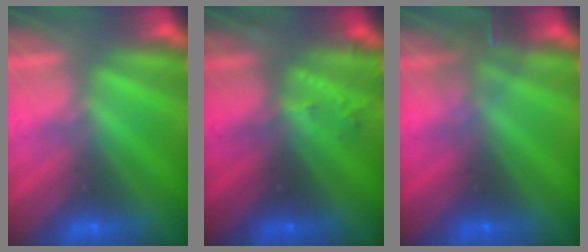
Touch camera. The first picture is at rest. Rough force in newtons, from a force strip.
{"total": 2.8}
{"total": 3.0}